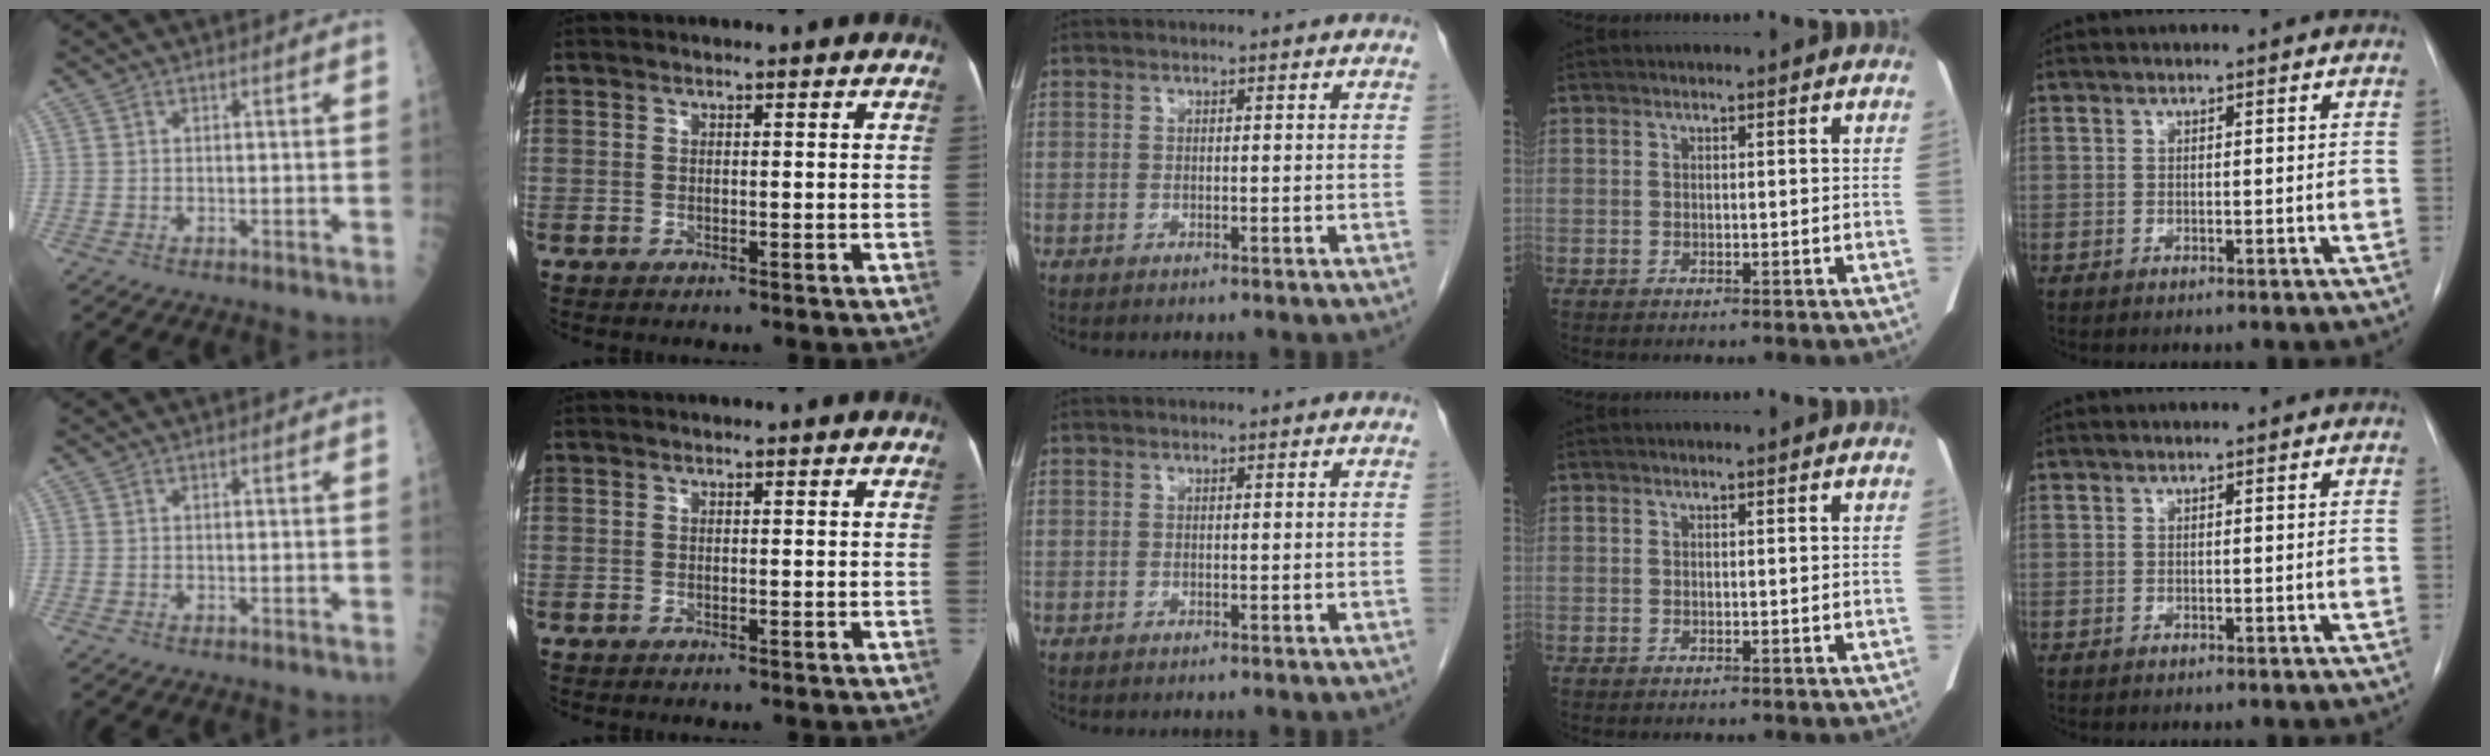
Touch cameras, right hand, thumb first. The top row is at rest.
{}